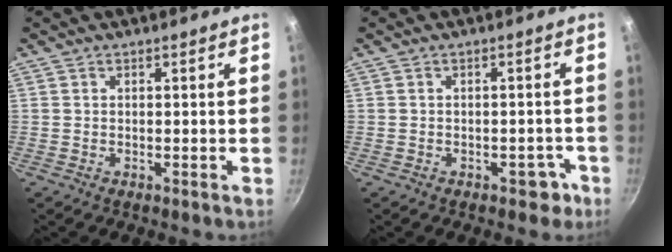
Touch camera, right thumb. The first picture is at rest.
{"total": 3.2, "force": [-1.8, 2.1, 1.5], "torque": [-0.001, 0.020, -0.019]}